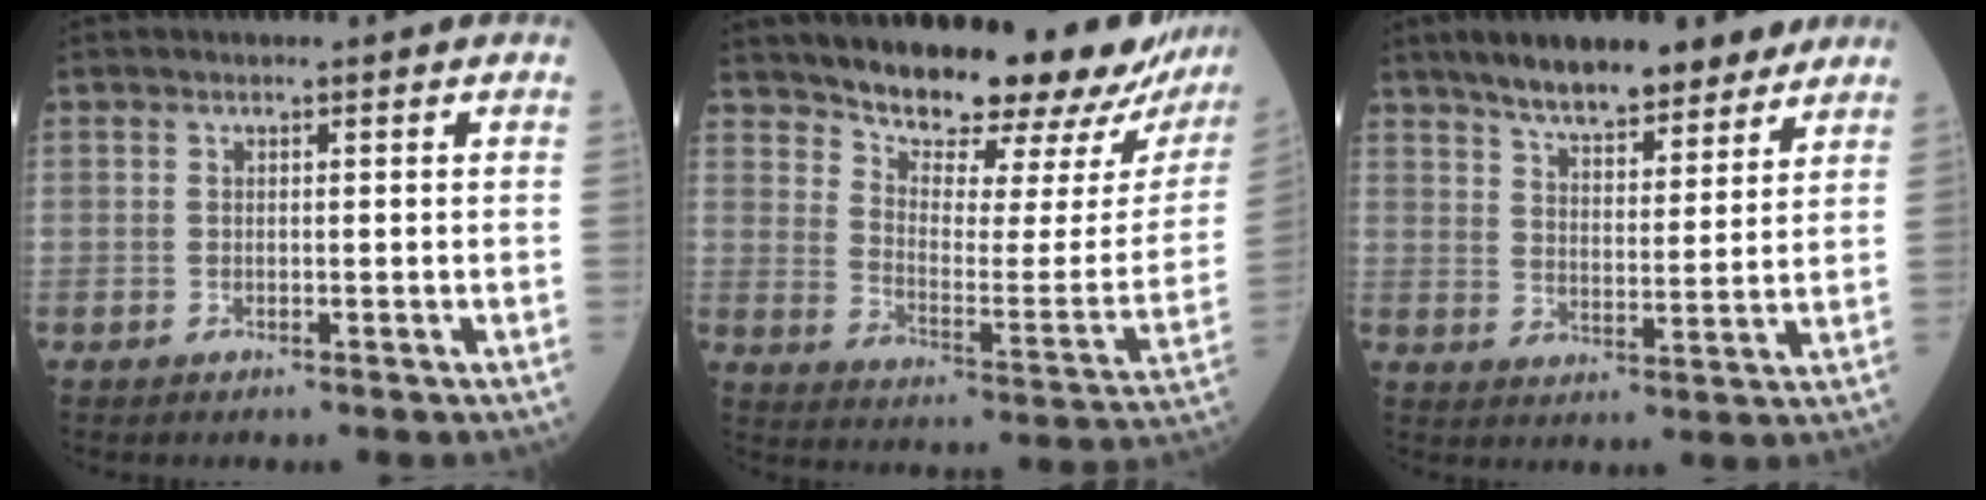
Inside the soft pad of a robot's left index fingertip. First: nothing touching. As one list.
[{"total": 23.6, "force": [20.9, 4.7, 10.0], "torque": [-0.148, -0.063, 0.269]}, {"total": 13.8, "force": [11.2, 3.7, 7.2], "torque": [-0.106, 0.016, 0.174]}]